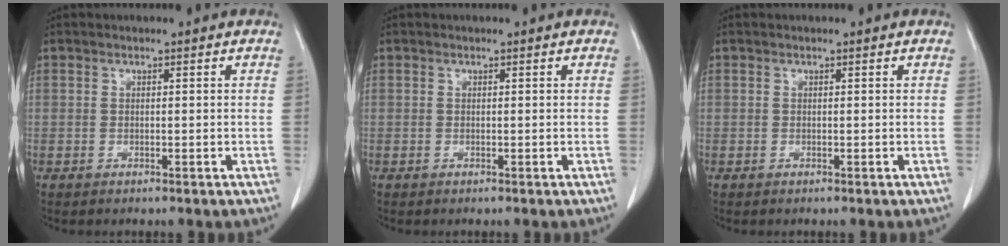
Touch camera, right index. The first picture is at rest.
{"total": 0.0}
{"total": 0.0}